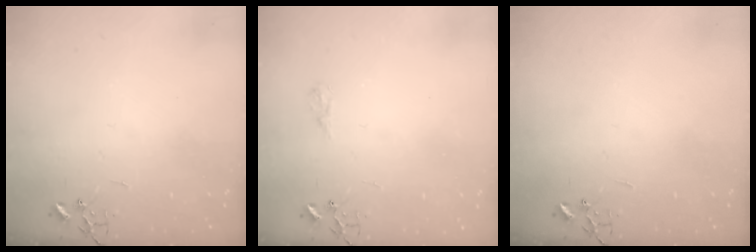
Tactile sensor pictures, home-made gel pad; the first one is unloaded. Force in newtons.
{"total": 5.5, "press": 5.4, "slide": 0.7}
{"total": 0.0}